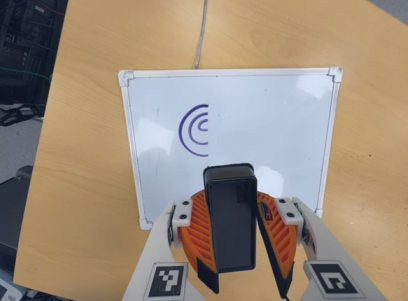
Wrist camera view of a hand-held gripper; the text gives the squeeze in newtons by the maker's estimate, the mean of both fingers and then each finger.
{"total": 8.5, "left": 9.6, "right": 7.5}